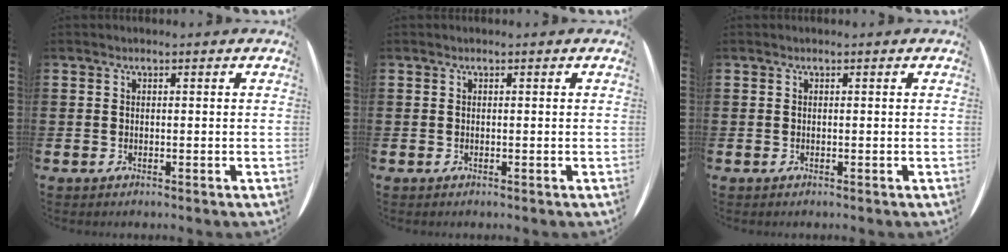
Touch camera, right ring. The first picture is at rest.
{"total": 0.0}
{"total": 0.0}